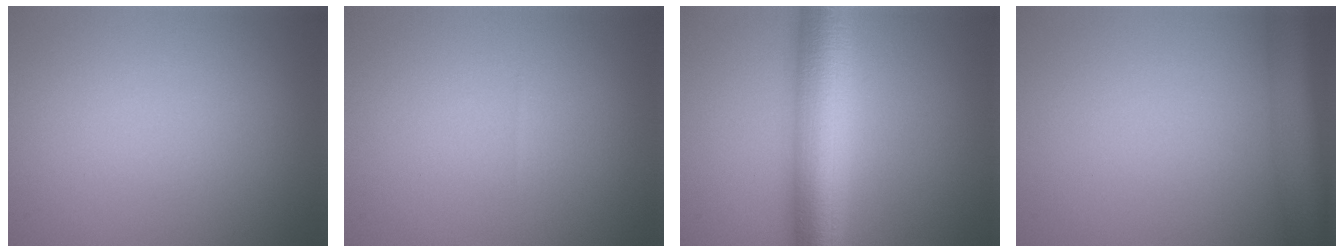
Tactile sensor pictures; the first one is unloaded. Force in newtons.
{"total": 0.0}
{"total": 8.7, "press": 8.7, "slide": 0.2}
{"total": 6.1, "press": 6.1, "slide": 0.3}